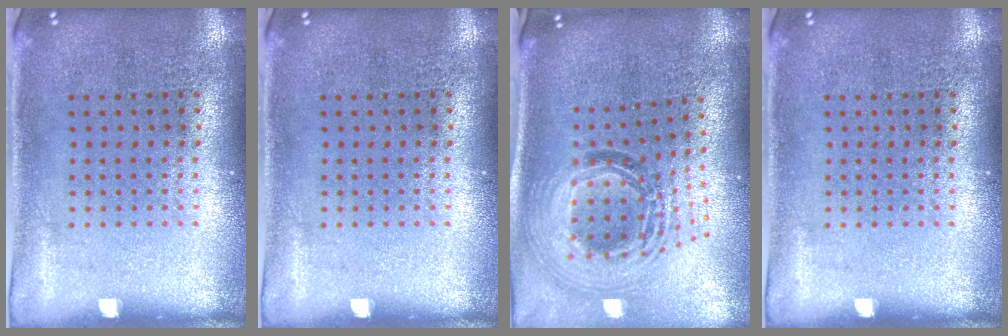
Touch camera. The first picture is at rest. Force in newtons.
{"total": 0.0}
{"total": 1.9, "press": 1.6, "slide": 1.0}
{"total": 0.0}